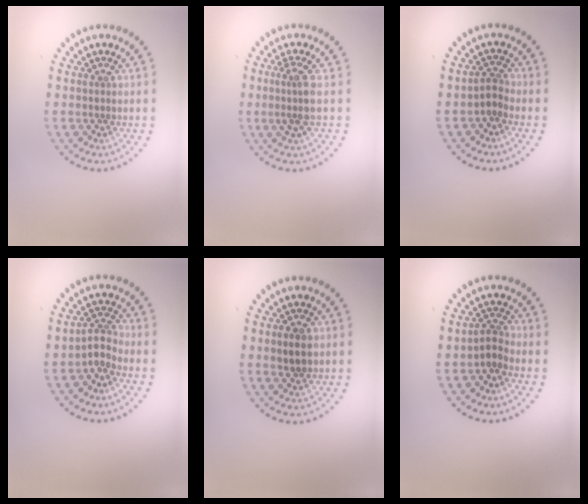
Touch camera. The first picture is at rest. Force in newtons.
{"total": 2.3, "press": 1.8, "slide": 1.4}
{"total": 1.6, "press": 1.1, "slide": 1.1}
{"total": 2.0, "press": 1.4, "slide": 1.4}
{"total": 1.9, "press": 1.9, "slide": 0.3}
{"total": 1.7, "press": 1.1, "slide": 1.3}